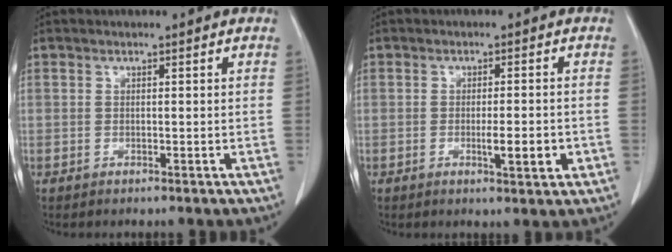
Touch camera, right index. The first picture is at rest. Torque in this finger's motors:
{"motor_torque": [0.12, -0.04, 0.20, 0.04]}